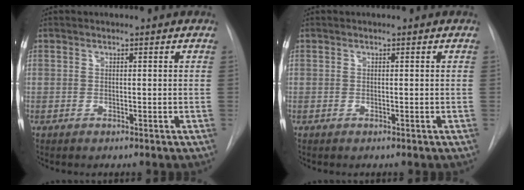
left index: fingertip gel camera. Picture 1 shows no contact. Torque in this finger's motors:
{"motor_torque": [-0.03, 0.03, 0.02, 0.00]}